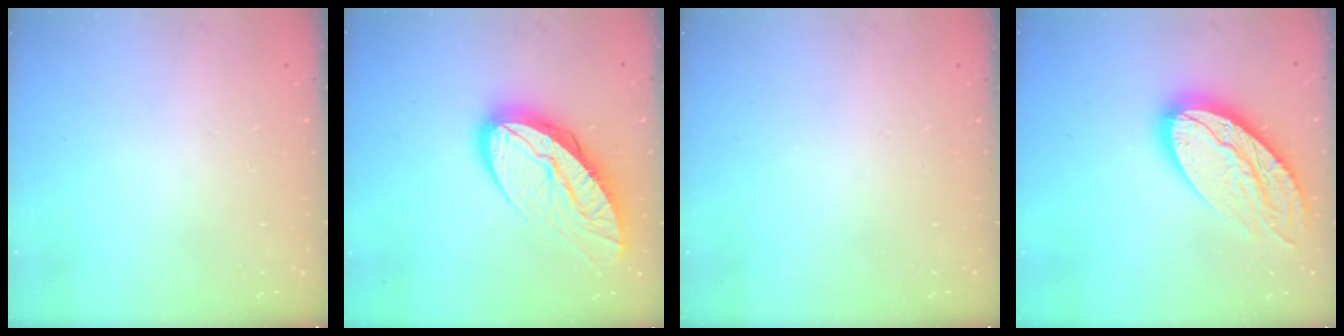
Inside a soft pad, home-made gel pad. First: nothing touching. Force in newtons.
{"total": 14.7, "press": 14.6, "slide": 1.4}
{"total": 0.0}
{"total": 18.1, "press": 18.1, "slide": 1.2}